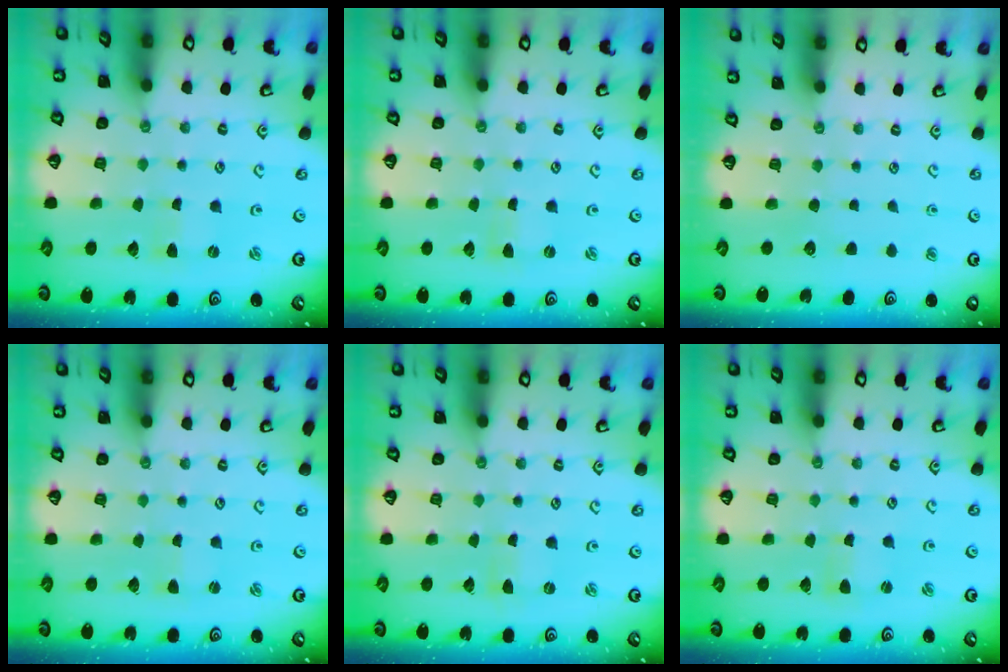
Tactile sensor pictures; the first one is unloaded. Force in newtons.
{"total": 0.0}
{"total": 0.0}
{"total": 1.0, "press": 1.0, "slide": 0.2}
{"total": 0.0}
{"total": 1.3, "press": 1.2, "slide": 0.2}